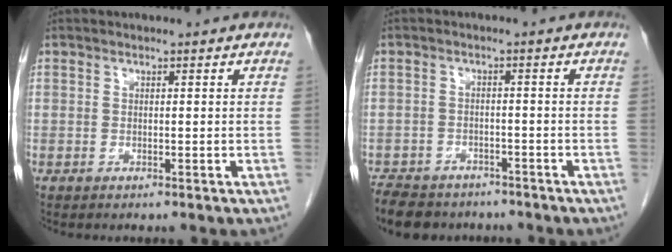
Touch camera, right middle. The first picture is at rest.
{"total": 10.4, "force": [-8.5, 4.8, 3.5], "torque": [-0.072, -0.007, -0.120]}